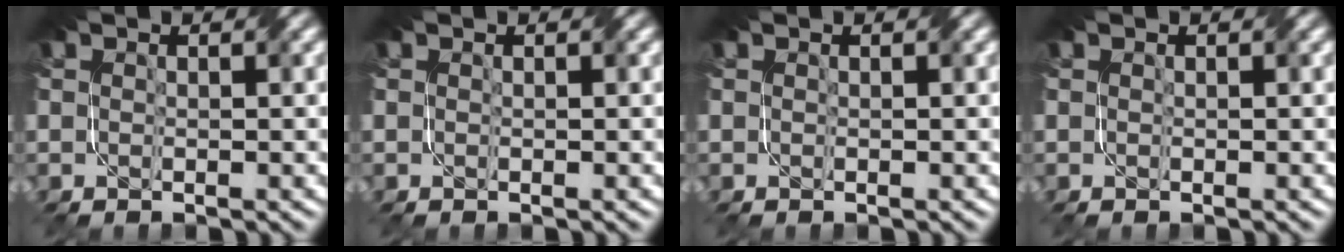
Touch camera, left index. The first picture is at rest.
{"total": 0.0}
{"total": 0.0}
{"total": 0.0}